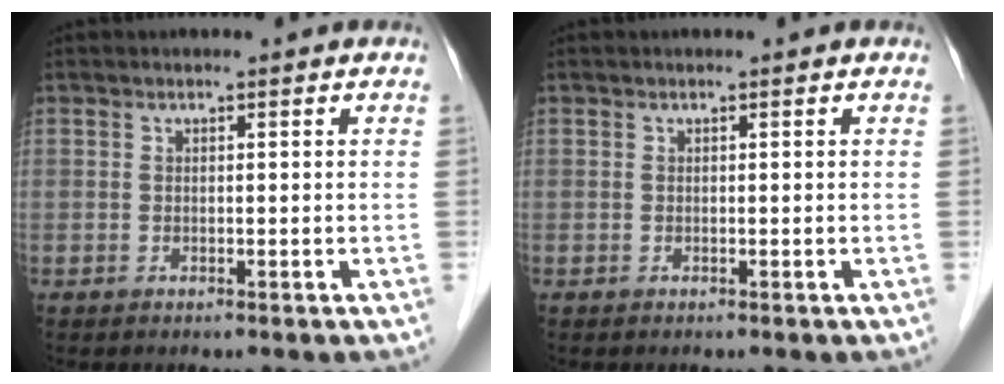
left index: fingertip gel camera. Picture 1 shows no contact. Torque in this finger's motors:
{"motor_torque": [0.00, 0.00, 0.00, 0.00]}